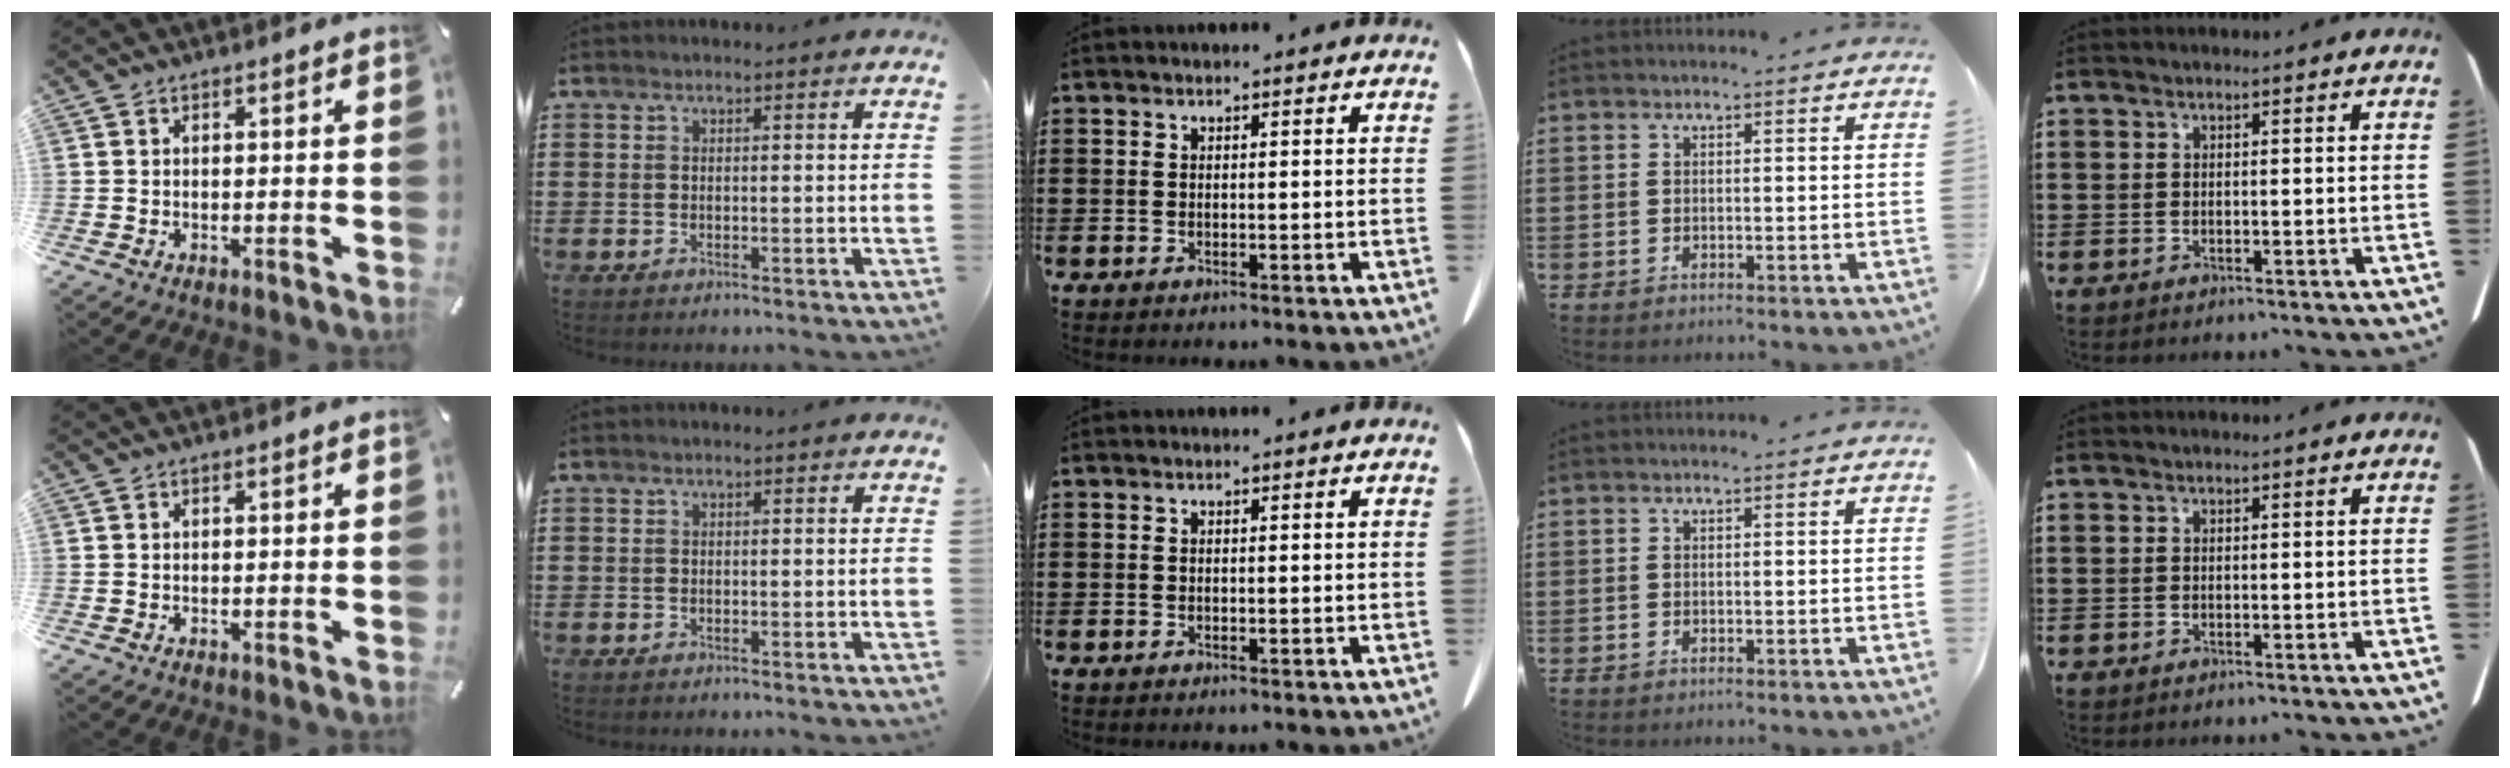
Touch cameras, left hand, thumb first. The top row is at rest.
{}